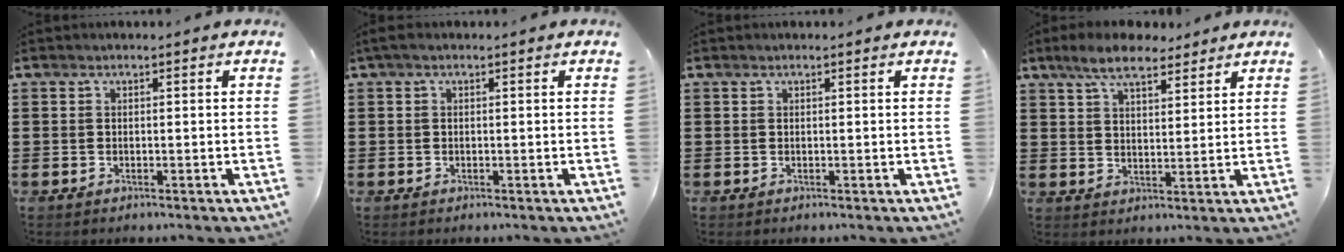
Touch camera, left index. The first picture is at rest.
{"total": 0.7, "force": [-0.3, 0.2, 0.6], "torque": [-0.011, -0.001, -0.005]}
{"total": 0.0}
{"total": 7.6, "force": [6.0, 2.6, 3.9], "torque": [-0.091, -0.001, 0.111]}